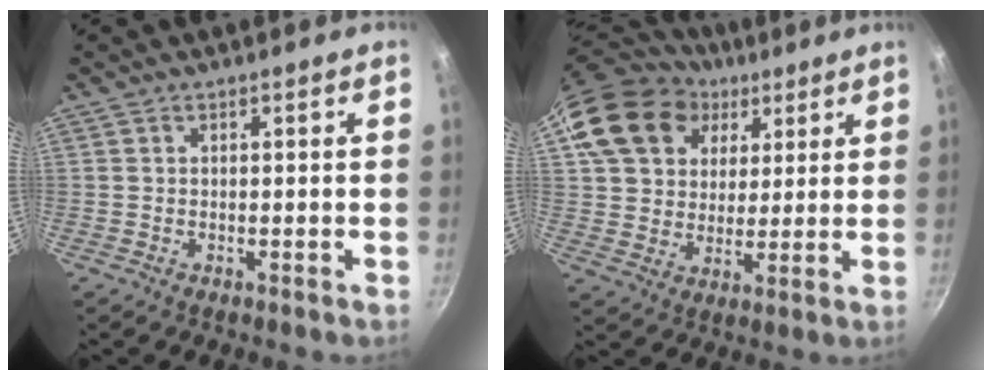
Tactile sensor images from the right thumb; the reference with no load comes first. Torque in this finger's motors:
{"motor_torque": [0.13, 2.61, -0.05, 0.27, 0.27]}